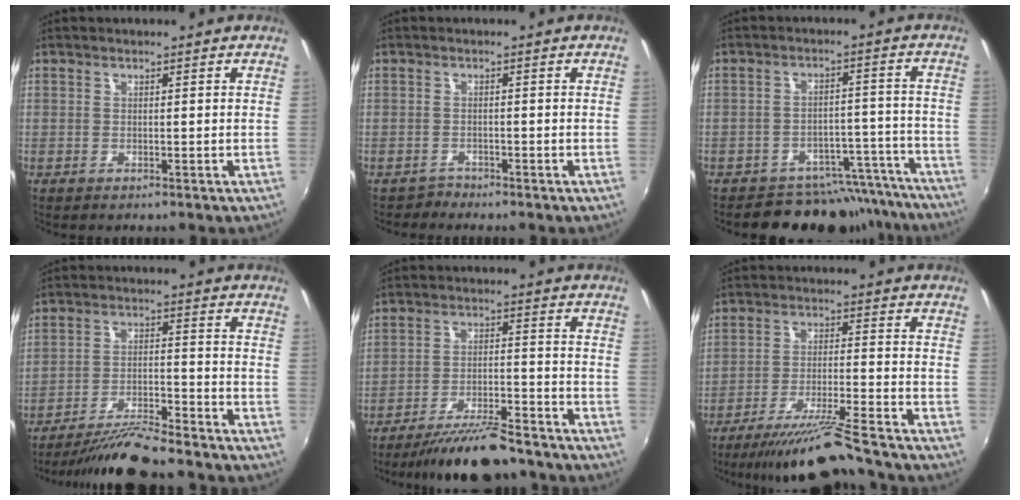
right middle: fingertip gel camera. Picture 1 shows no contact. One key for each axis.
{"total": 1.5, "fx": -1.3, "fy": 0.5, "fz": -0.5, "tx": 0.007, "ty": 0.004, "tz": -0.024}
{"total": 14.5, "fx": -13.0, "fy": 6.1, "fz": 1.5, "tx": -0.001, "ty": 0.056, "tz": -0.159}
{"total": 11.3, "fx": -10.4, "fy": 0.6, "fz": 4.4, "tx": -0.098, "ty": -0.011, "tz": -0.178}
{"total": 12.5, "fx": -11.0, "fy": 2.2, "fz": 5.5, "tx": -0.115, "ty": -0.009, "tz": -0.175}
{"total": 12.1, "fx": -10.9, "fy": -0.9, "fz": 5.2, "tx": -0.112, "ty": -0.016, "tz": -0.185}